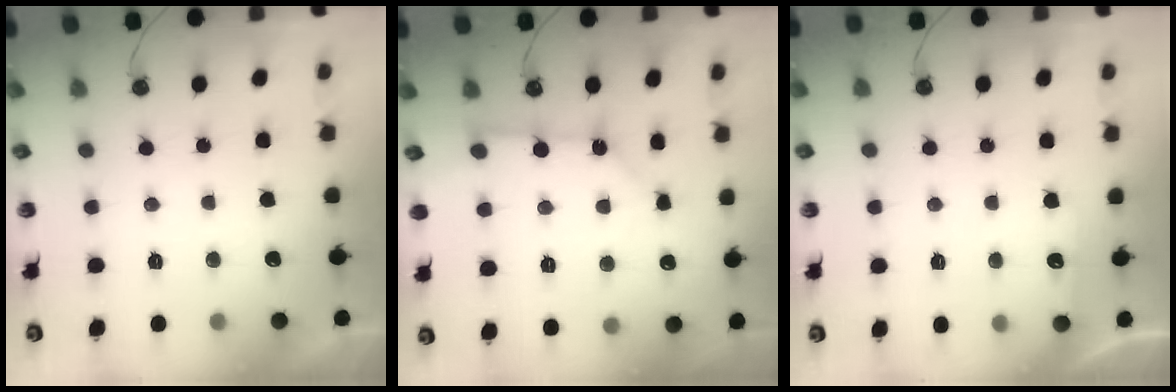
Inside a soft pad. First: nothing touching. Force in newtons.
{"total": 8.7, "press": 8.6, "slide": 0.7}
{"total": 4.0, "press": 4.0, "slide": 0.6}